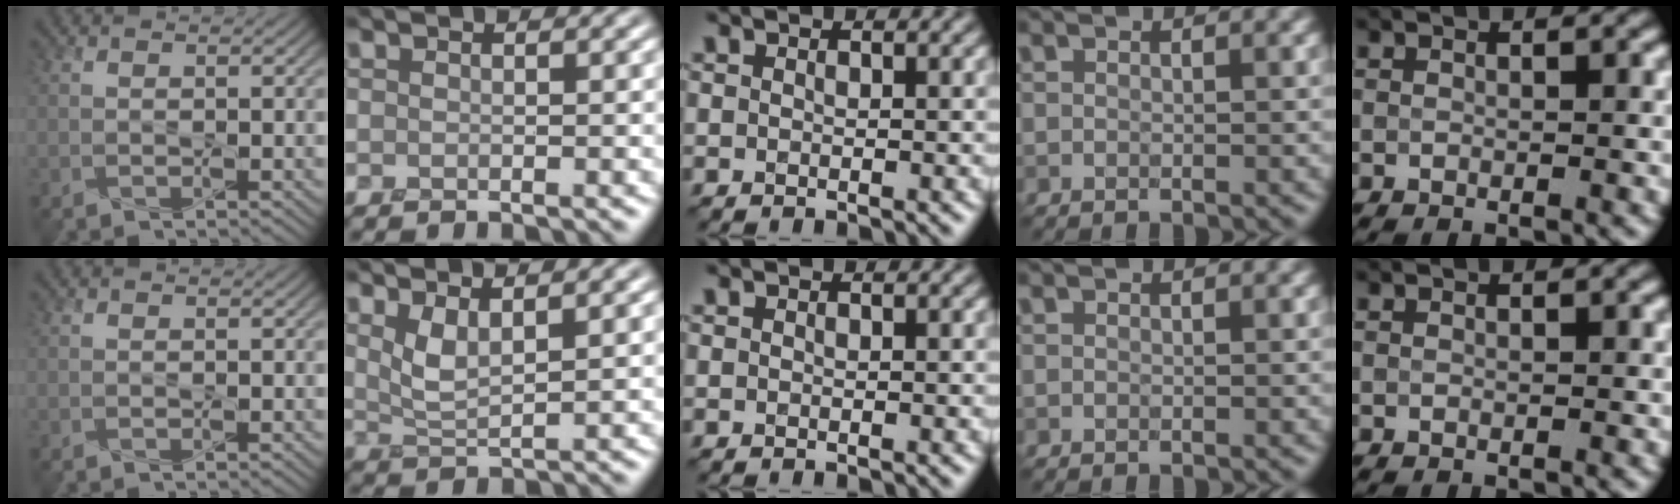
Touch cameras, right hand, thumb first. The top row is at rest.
{"index": {"total": 2.4, "force": [1.8, 0.1, 1.6], "torque": [-0.043, -0.007, 0.044]}}